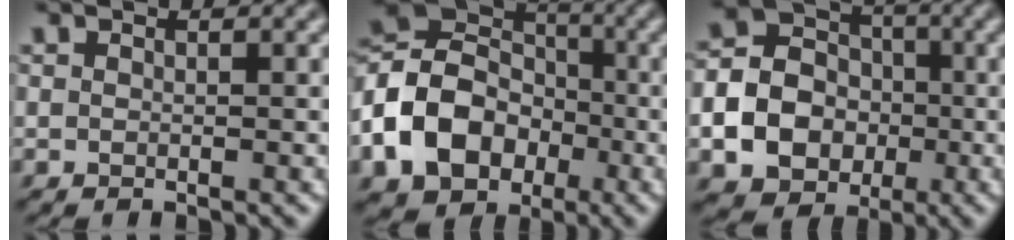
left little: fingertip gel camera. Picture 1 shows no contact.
{"total": 11.5, "force": [-3.7, 8.9, 6.3], "torque": [-0.120, -0.008, -0.087]}
{"total": 16.7, "force": [-4.5, 15.2, 5.3], "torque": [-0.158, -0.033, -0.099]}